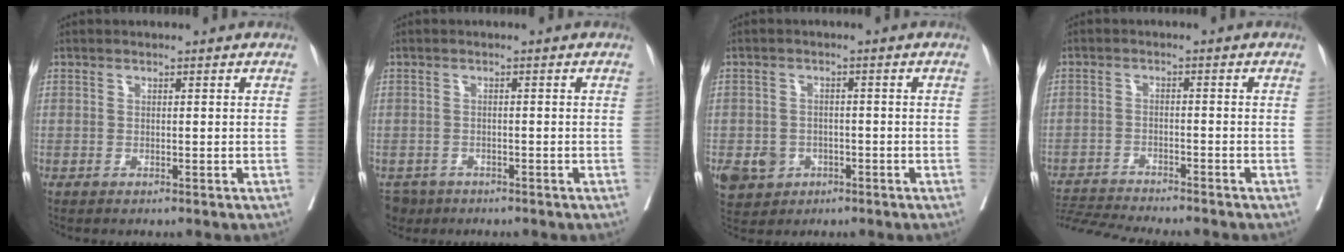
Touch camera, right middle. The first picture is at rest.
{"total": 3.7, "force": [-2.8, 2.4, 0.2], "torque": [0.002, 0.001, -0.047]}
{"total": 6.8, "force": [-2.9, 5.8, 1.9], "torque": [-0.038, 0.004, -0.038]}
{"total": 9.9, "force": [-9.5, -0.5, 2.8], "torque": [-0.042, -0.001, -0.152]}